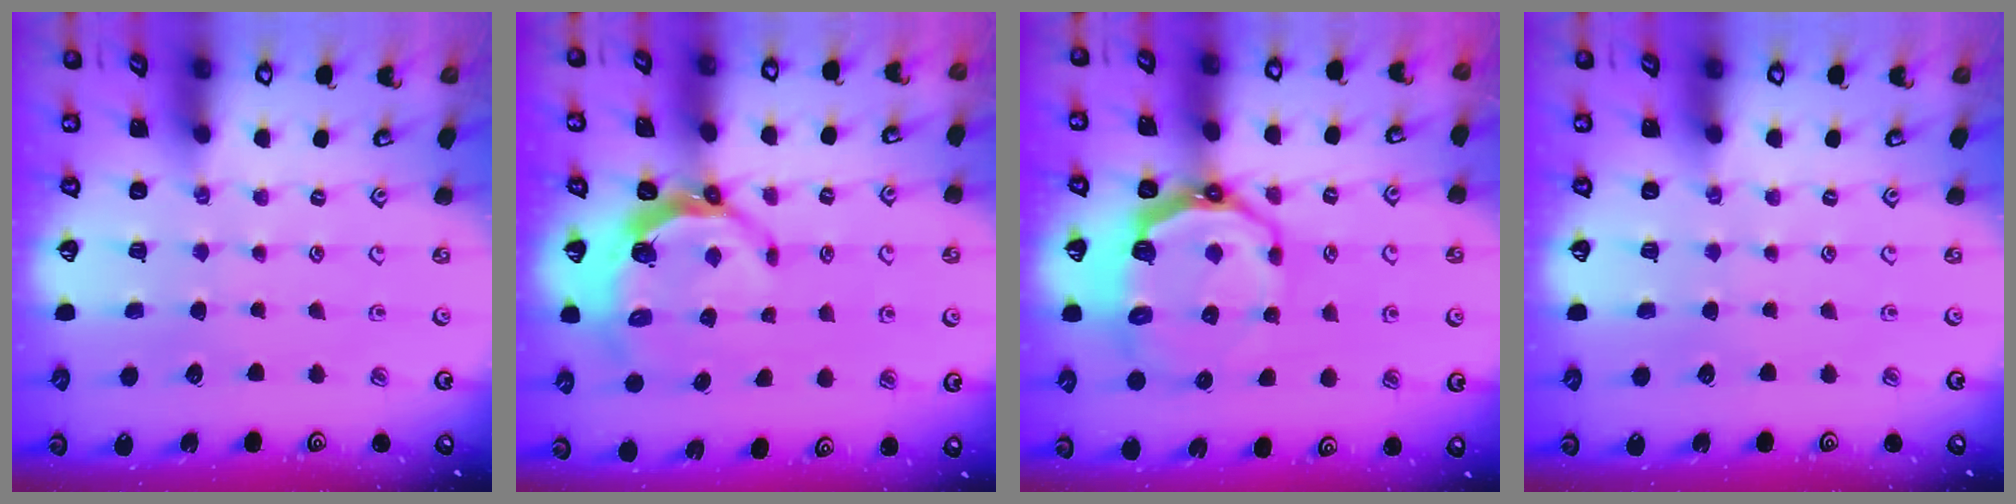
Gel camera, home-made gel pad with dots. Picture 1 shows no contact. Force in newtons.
{"total": 5.7, "press": 4.5, "slide": 3.6}
{"total": 10.0, "press": 8.7, "slide": 5.0}
{"total": 0.0}